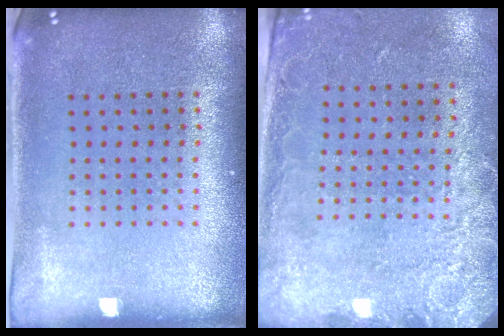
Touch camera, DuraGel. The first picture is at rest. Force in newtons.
{"total": 2.7, "press": 2.0, "slide": 1.8}